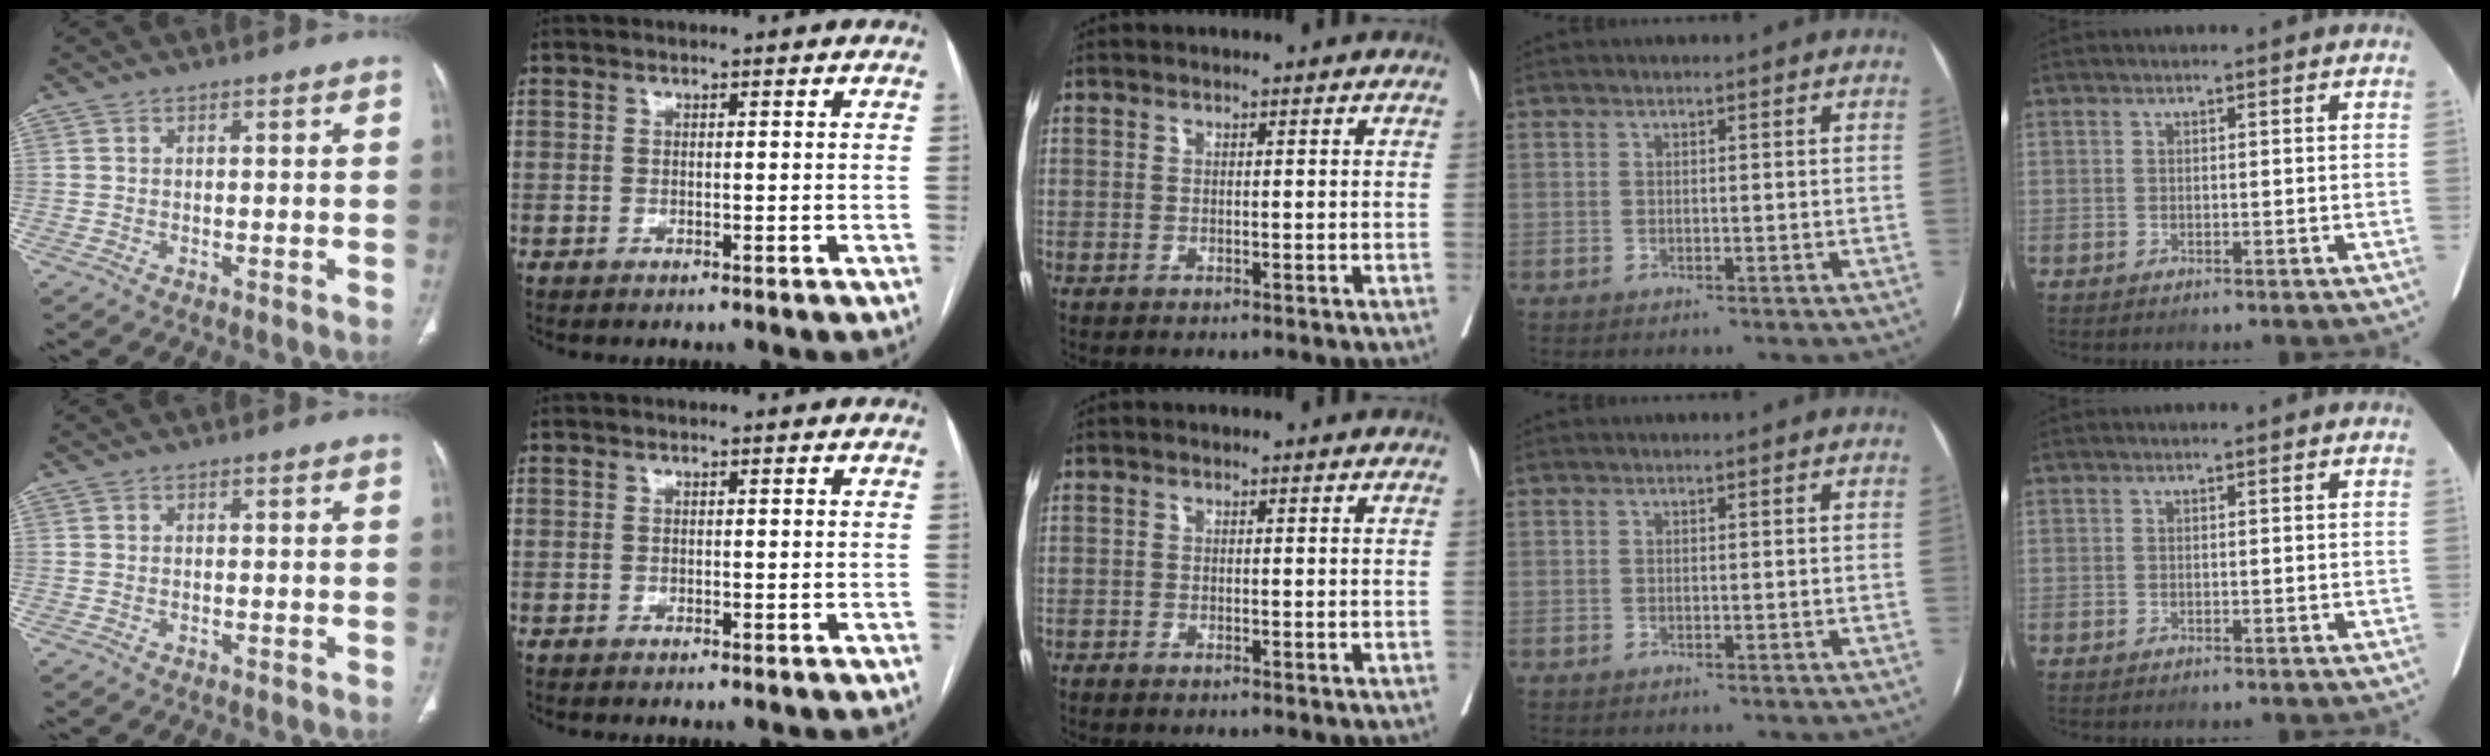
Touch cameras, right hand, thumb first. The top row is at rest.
{"middle": {"total": 0.5, "force": [-0.5, 0.0, 0.1], "torque": [-0.004, 0.000, -0.011]}}